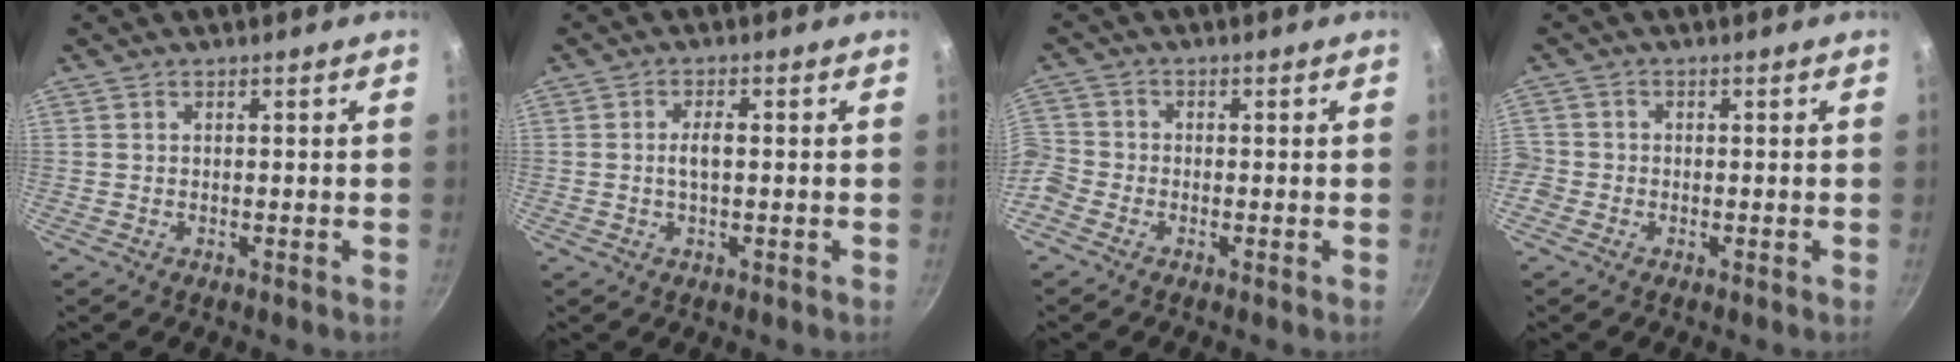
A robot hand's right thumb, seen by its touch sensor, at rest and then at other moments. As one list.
[{"total": 3.0, "force": [0.0, 1.1, 2.7], "torque": [-0.054, 0.007, -0.002]}, {"total": 5.9, "force": [-2.7, 4.8, 2.2], "torque": [-0.055, 0.021, -0.070]}, {"total": 2.8, "force": [-1.3, 2.5, 0.6], "torque": [-0.010, 0.009, -0.027]}]